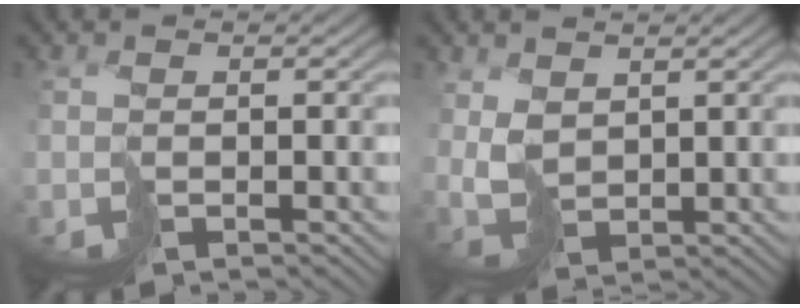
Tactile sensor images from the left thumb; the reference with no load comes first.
{"total": 3.7, "force": [1.9, 2.2, 2.3], "torque": [-0.064, -0.002, 0.043]}